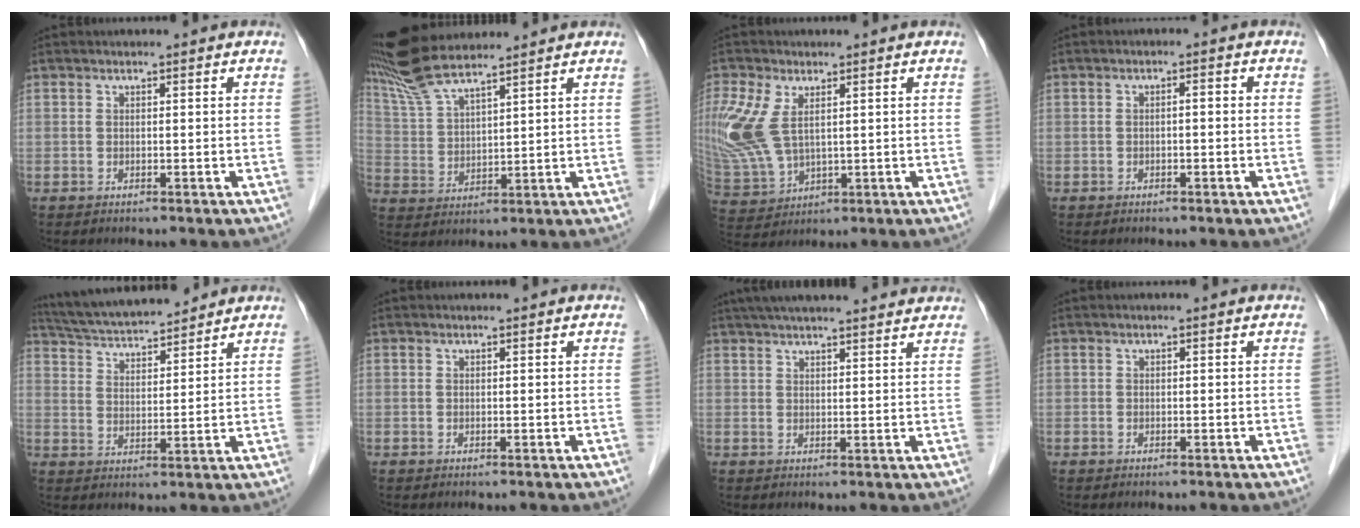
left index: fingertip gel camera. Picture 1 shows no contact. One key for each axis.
{"total": 10.7, "fx": 9.4, "fy": 1.6, "fz": 4.9, "tx": -0.114, "ty": 0.024, "tz": 0.189}
{"total": 12.2, "fx": 3.1, "fy": 6.7, "fz": 9.7, "tx": -0.260, "ty": 0.001, "tz": 0.076}
{"total": 1.3, "fx": -0.4, "fy": 0.3, "fz": 1.2, "tx": -0.023, "ty": 0.007, "tz": -0.005}
{"total": 12.3, "fx": 11.4, "fy": 1.3, "fz": 4.3, "tx": -0.081, "ty": 0.019, "tz": 0.196}
{"total": 0.0}
{"total": 15.6, "fx": 13.9, "fy": 1.6, "fz": 6.9, "tx": -0.110, "ty": 0.047, "tz": 0.192}
{"total": 0.0}